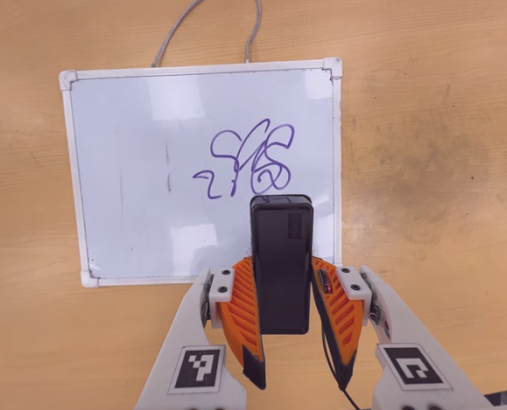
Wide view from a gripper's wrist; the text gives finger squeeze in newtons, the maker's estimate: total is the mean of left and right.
{"total": 4.5, "left": 3.2, "right": 5.9}